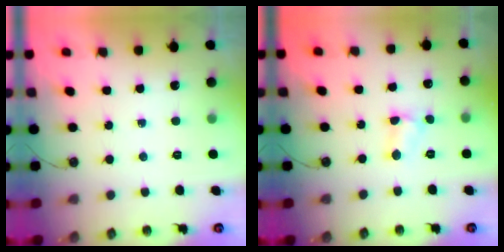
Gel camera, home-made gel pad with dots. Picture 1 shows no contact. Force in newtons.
{"total": 4.0, "press": 4.0, "slide": 0.5}